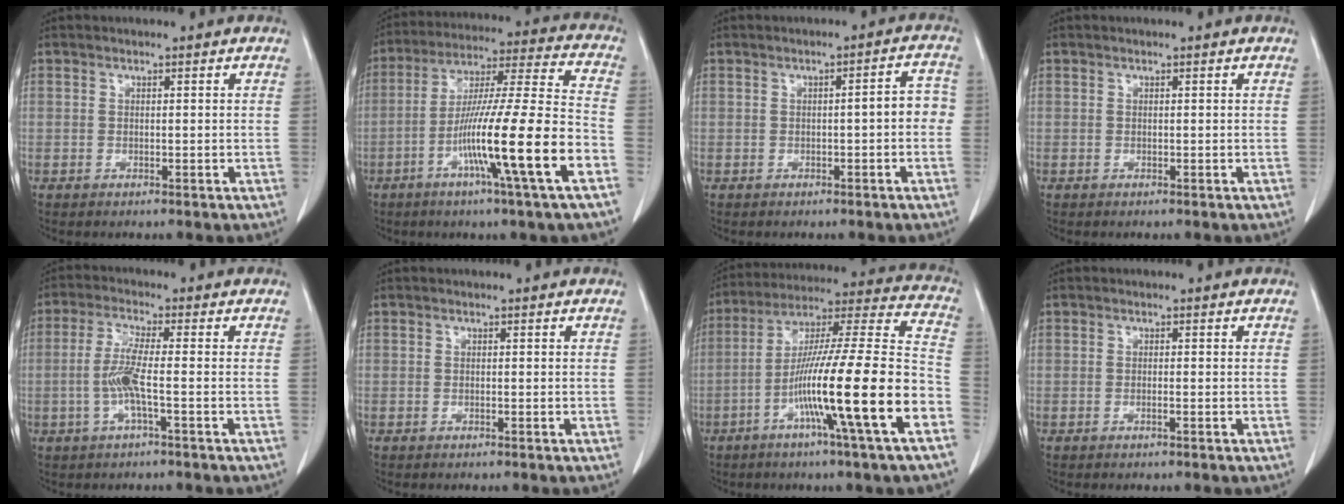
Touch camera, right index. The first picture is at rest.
{"total": 18.7, "force": [-7.2, -0.9, 17.3], "torque": [-0.303, -0.015, -0.129]}
{"total": 3.8, "force": [-0.6, 1.0, 3.7], "torque": [-0.040, 0.019, -0.009]}
{"total": 0.0}
{"total": 5.5, "force": [-1.2, -0.1, 5.3], "torque": [-0.118, -0.001, -0.028]}
{"total": 0.0}
{"total": 21.7, "force": [-8.3, -0.6, 20.1], "torque": [-0.321, -0.016, -0.150]}
{"total": 0.5, "force": [-0.3, -0.1, 0.5], "torque": [-0.009, 0.001, -0.006]}